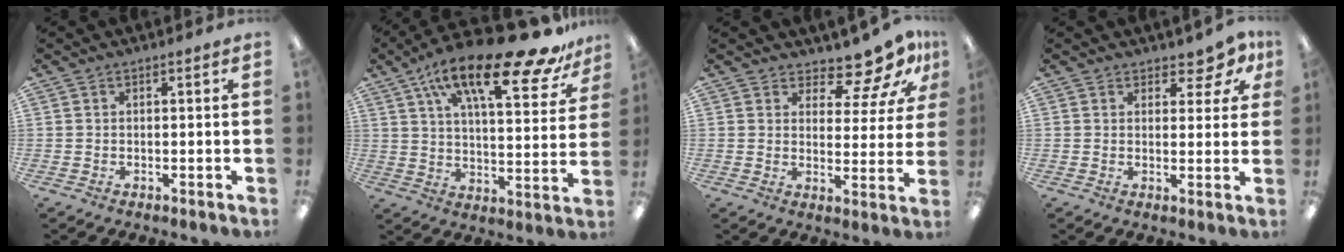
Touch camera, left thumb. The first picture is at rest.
{"total": 23.2, "force": [15.5, 7.2, 15.6], "torque": [-0.250, -0.091, 0.252]}
{"total": 10.6, "force": [9.1, 3.5, 4.1], "torque": [-0.062, -0.068, 0.163]}
{"total": 4.8, "force": [3.7, 2.5, 1.9], "torque": [-0.015, -0.021, 0.062]}